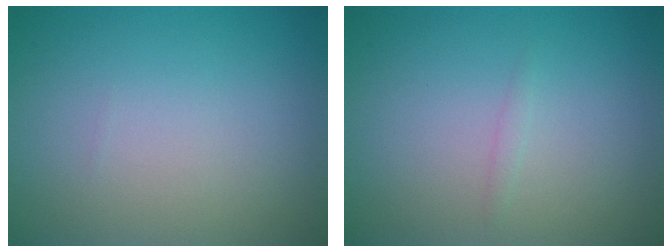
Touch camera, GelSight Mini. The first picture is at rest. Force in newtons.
{"total": 0.6, "press": 0.6, "slide": 0.1}